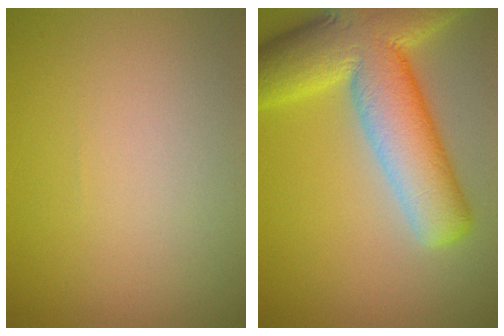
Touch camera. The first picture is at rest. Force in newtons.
{"total": 12.0, "press": 12.0, "slide": 0.8}